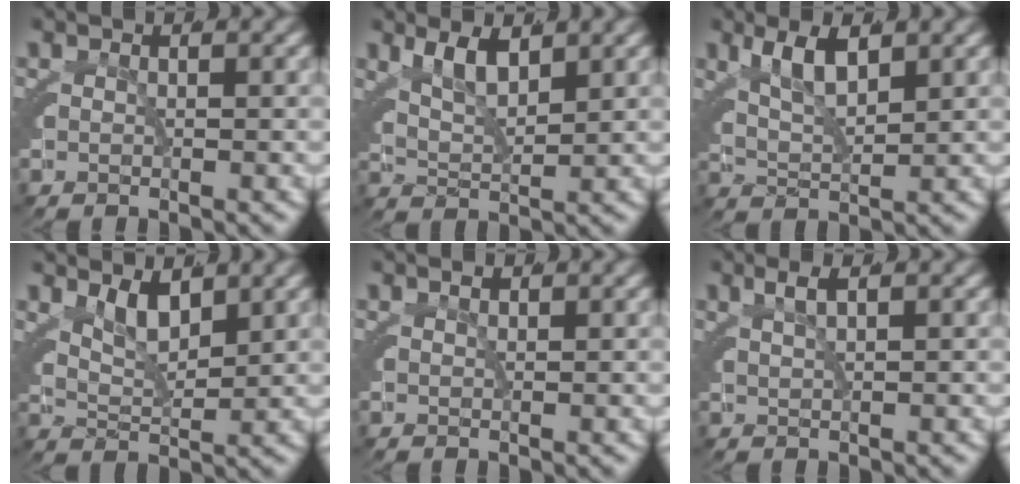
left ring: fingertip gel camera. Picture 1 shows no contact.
{"total": 3.9, "force": [2.2, 1.7, 2.7], "torque": [-0.057, 0.001, 0.038]}
{"total": 4.2, "force": [2.2, 1.7, 3.2], "torque": [-0.068, 0.001, 0.040]}
{"total": 3.1, "force": [2.0, 1.1, 2.1], "torque": [-0.041, -0.006, 0.037]}
{"total": 0.7, "force": [0.7, 0.2, 0.3], "torque": [-0.006, -0.001, 0.017]}
{"total": 1.6, "force": [1.1, -0.4, 1.0], "torque": [-0.015, 0.004, 0.026]}